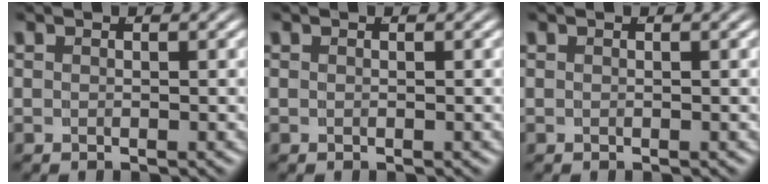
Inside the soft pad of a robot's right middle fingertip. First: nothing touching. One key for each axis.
{"total": 0.0}
{"total": 0.0}